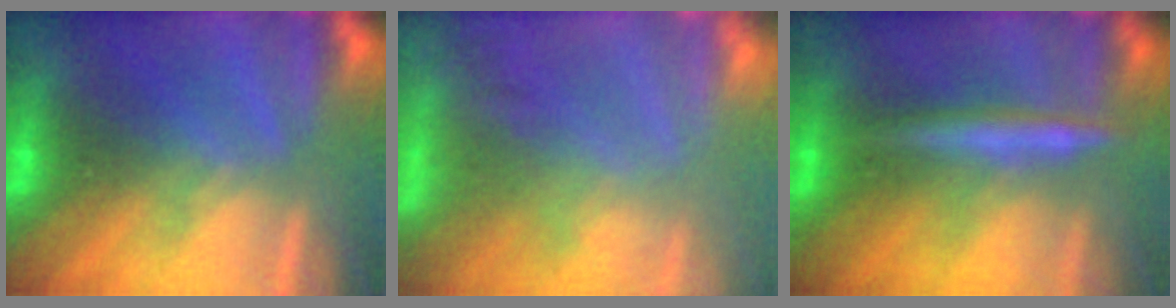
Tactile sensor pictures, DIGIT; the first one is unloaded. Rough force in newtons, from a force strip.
{"total": 5.5}
{"total": 2.8}